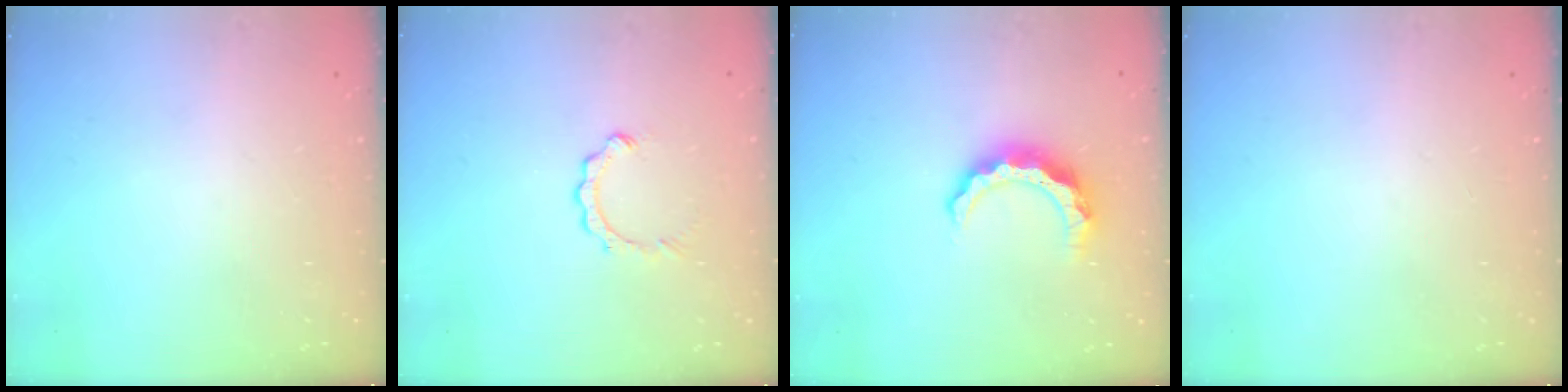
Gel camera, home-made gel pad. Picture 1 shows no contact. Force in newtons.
{"total": 2.5, "press": 2.4, "slide": 0.4}
{"total": 8.2, "press": 8.2, "slide": 0.9}
{"total": 0.0}